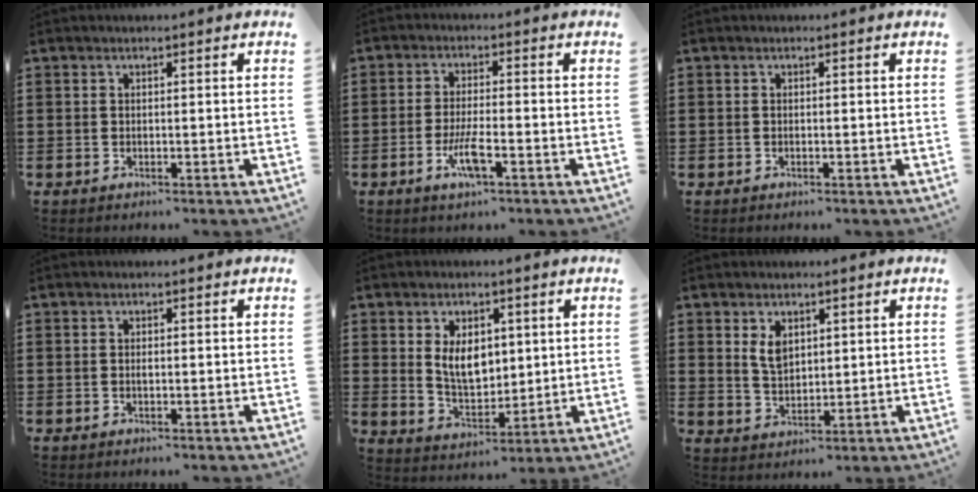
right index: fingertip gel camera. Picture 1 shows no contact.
{"total": 5.1, "force": [-2.3, 0.8, 4.4], "torque": [-0.093, -0.012, -0.043]}
{"total": 0.0}
{"total": 0.5, "force": [0.0, 0.2, 0.5], "torque": [-0.012, -0.002, 0.001]}
{"total": 6.4, "force": [1.7, 4.1, 4.5], "torque": [-0.084, 0.007, 0.028]}
{"total": 3.5, "force": [1.8, 2.1, 2.0], "torque": [-0.038, 0.004, 0.032]}